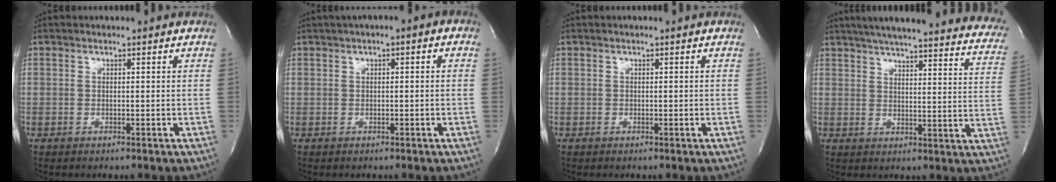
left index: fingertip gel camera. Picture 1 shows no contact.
{"total": 2.6, "force": [0.8, 0.8, 2.4], "torque": [-0.034, 0.015, 0.008]}
{"total": 0.0}
{"total": 31.1, "force": [27.1, 4.0, 14.7], "torque": [-0.184, -0.047, 0.314]}